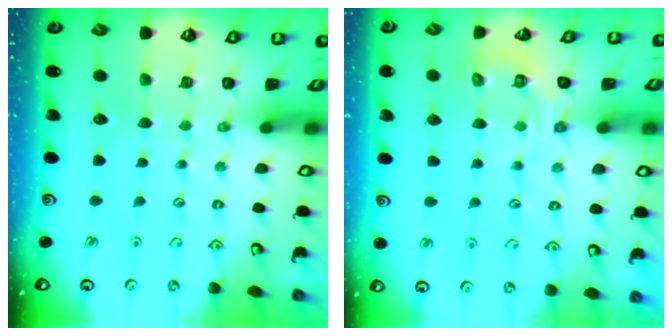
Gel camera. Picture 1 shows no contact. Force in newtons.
{"total": 8.6, "press": 8.5, "slide": 1.4}